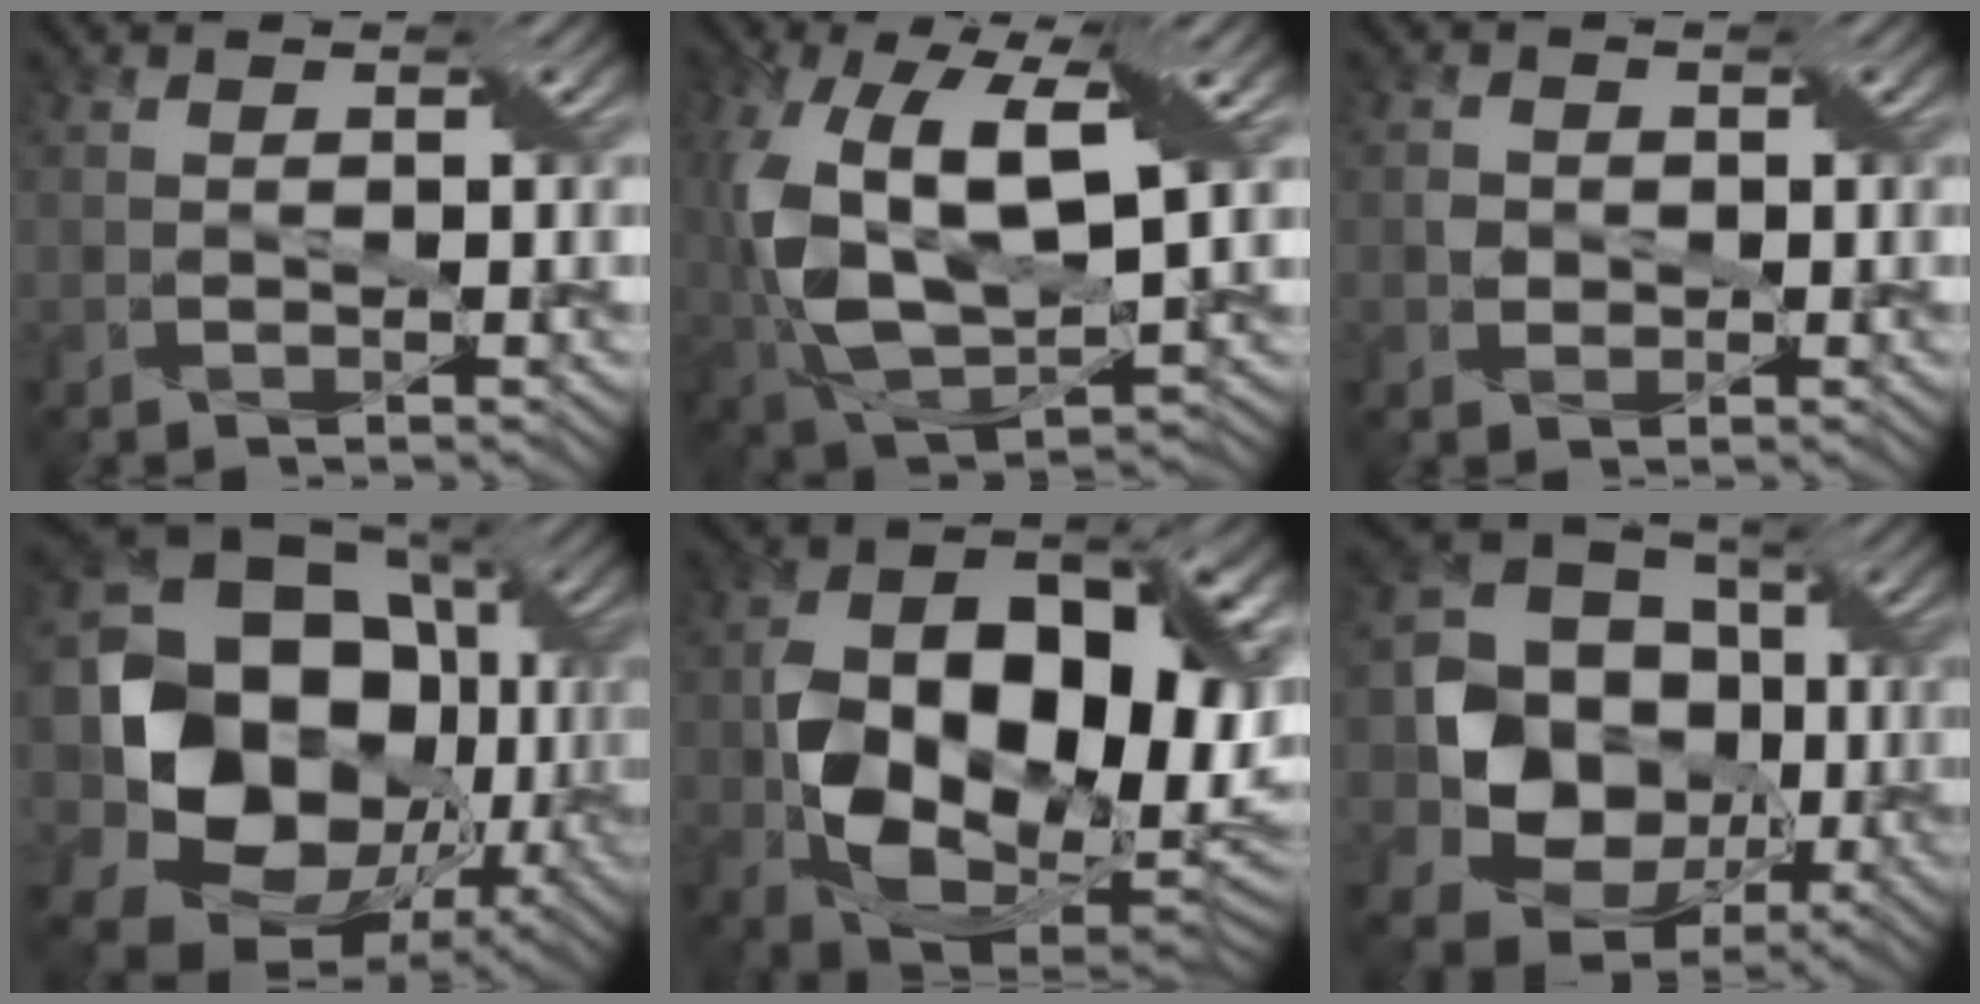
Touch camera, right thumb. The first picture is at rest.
{"total": 15.0, "force": [1.7, 8.2, 12.4], "torque": [-0.288, -0.019, 0.040]}
{"total": 1.6, "force": [0.0, 1.6, 0.2], "torque": [-0.005, 0.000, -0.003]}
{"total": 23.7, "force": [-1.1, 18.9, 14.2], "torque": [-0.316, -0.024, -0.043]}
{"total": 19.2, "force": [-1.9, 13.7, 13.3], "torque": [-0.242, -0.049, 0.011]}
{"total": 15.8, "force": [-1.5, 13.9, 7.5], "torque": [-0.165, -0.021, -0.029]}